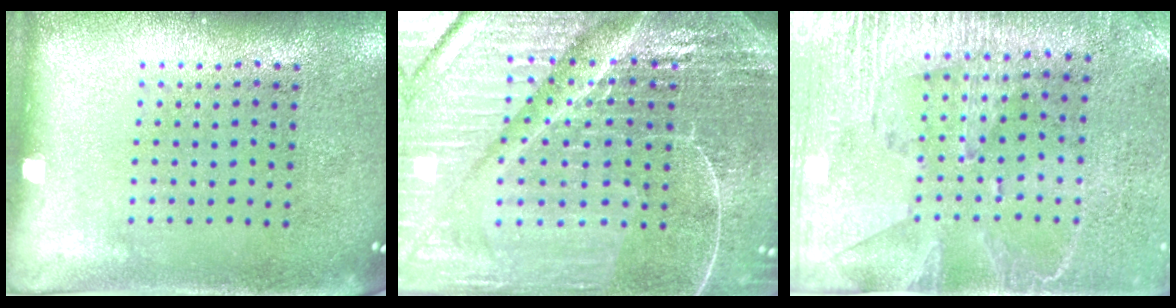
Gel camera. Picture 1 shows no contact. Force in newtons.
{"total": 7.1, "press": 6.1, "slide": 3.5}
{"total": 2.9, "press": 2.5, "slide": 1.4}